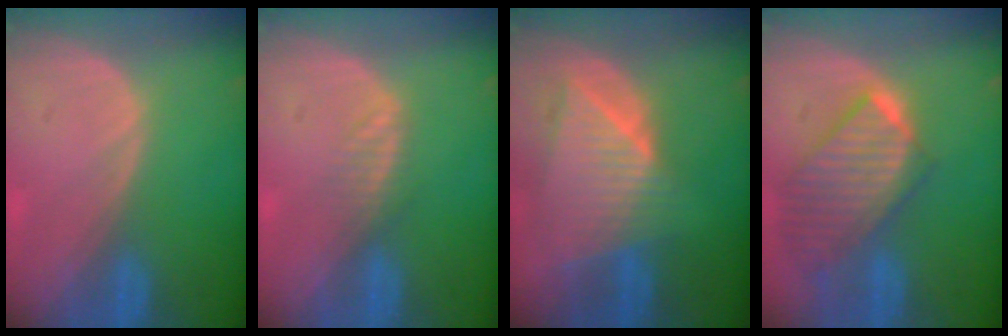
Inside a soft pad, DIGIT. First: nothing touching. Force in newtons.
{"total": 2.0, "press": 2.0, "slide": 0.2}
{"total": 8.9, "press": 7.9, "slide": 4.2}
{"total": 9.9, "press": 8.6, "slide": 4.8}